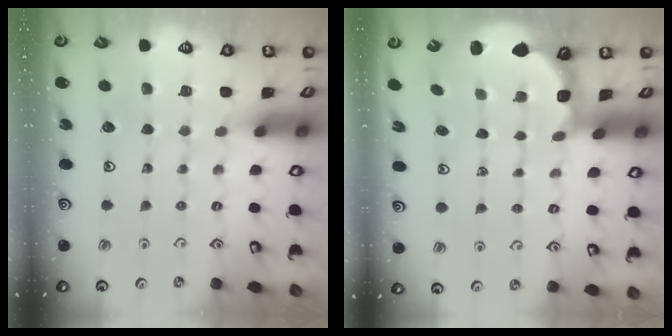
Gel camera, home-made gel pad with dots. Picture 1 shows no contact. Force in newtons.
{"total": 2.9, "press": 2.3, "slide": 1.7}